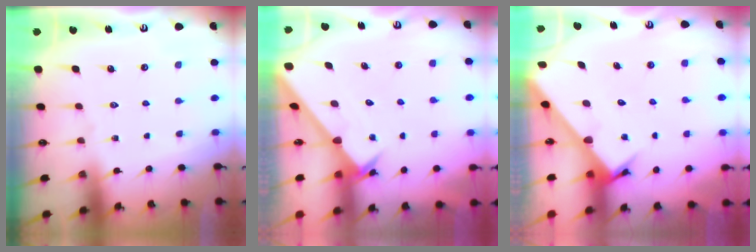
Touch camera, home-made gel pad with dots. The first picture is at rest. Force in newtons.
{"total": 2.5, "press": 2.5, "slide": 0.2}
{"total": 3.4, "press": 3.4, "slide": 0.2}